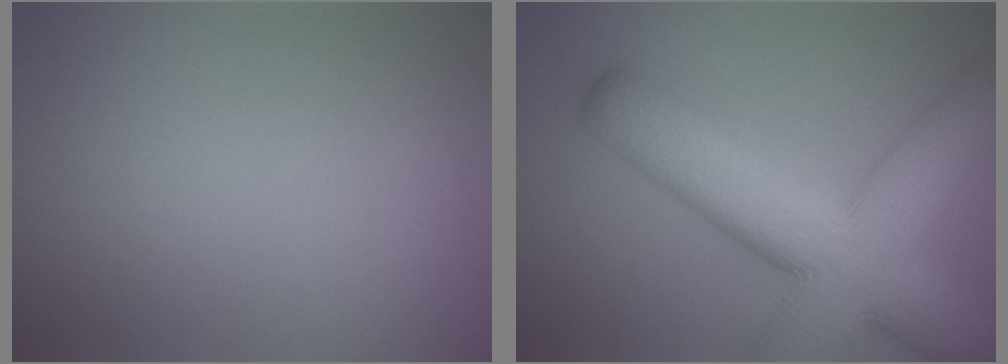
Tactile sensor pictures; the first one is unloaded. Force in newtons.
{"total": 13.1, "press": 13.1, "slide": 1.1}